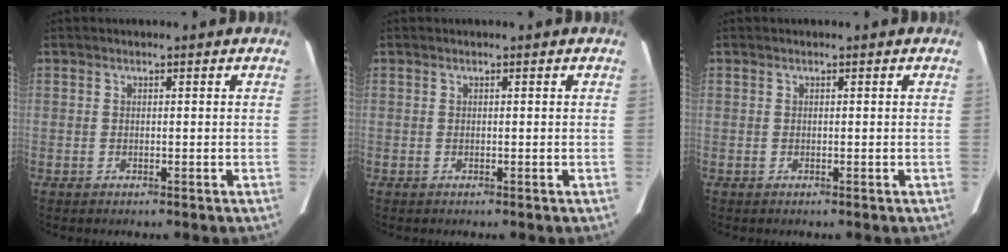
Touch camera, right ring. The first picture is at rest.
{"total": 0.0}
{"total": 0.0}